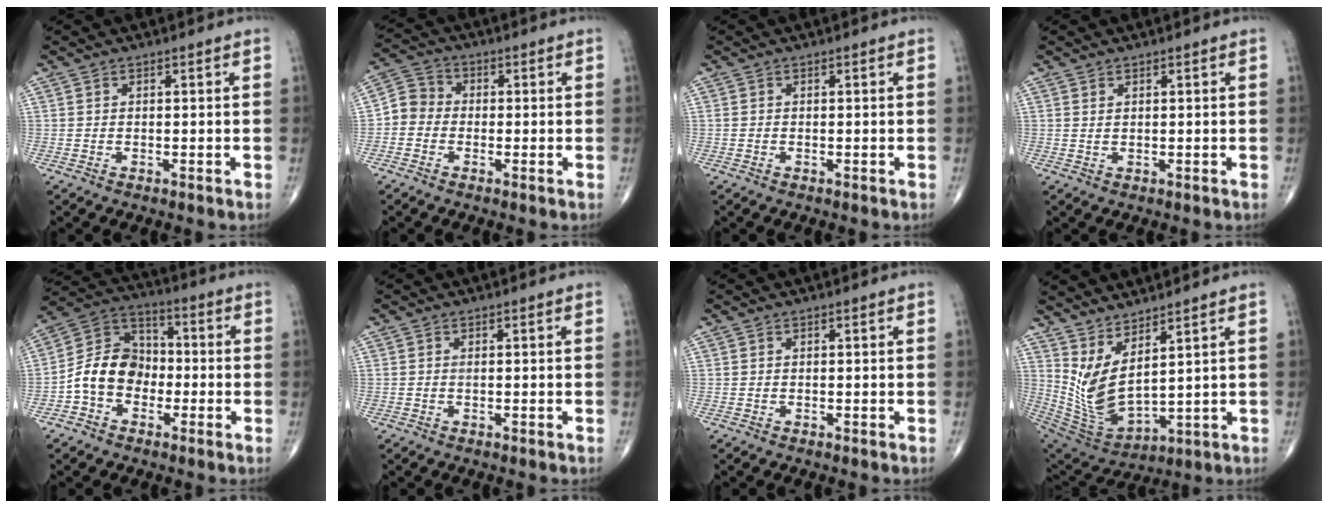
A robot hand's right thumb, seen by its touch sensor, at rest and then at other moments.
{"total": 5.1, "force": [-1.1, 4.6, 1.9], "torque": [-0.020, 0.018, -0.040]}
{"total": 0.0}
{"total": 0.7, "force": [0.6, 0.2, 0.4], "torque": [-0.005, -0.005, 0.011]}
{"total": 11.1, "force": [-2.9, 8.7, 6.2], "torque": [-0.089, 0.043, -0.068]}
{"total": 0.0}
{"total": 0.0}
{"total": 11.6, "force": [5.4, 3.8, 9.5], "torque": [-0.192, -0.057, 0.130]}